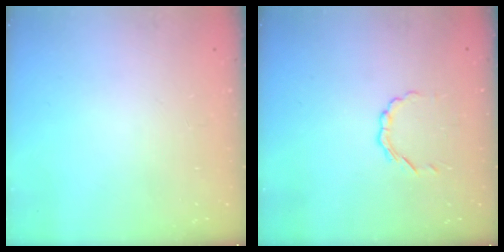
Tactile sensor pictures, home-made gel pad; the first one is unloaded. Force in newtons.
{"total": 3.1, "press": 3.0, "slide": 0.8}